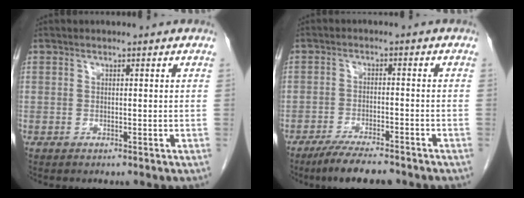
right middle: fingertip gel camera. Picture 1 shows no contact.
{"total": 7.5, "force": [-6.2, 1.3, 4.0], "torque": [-0.064, -0.015, -0.103]}